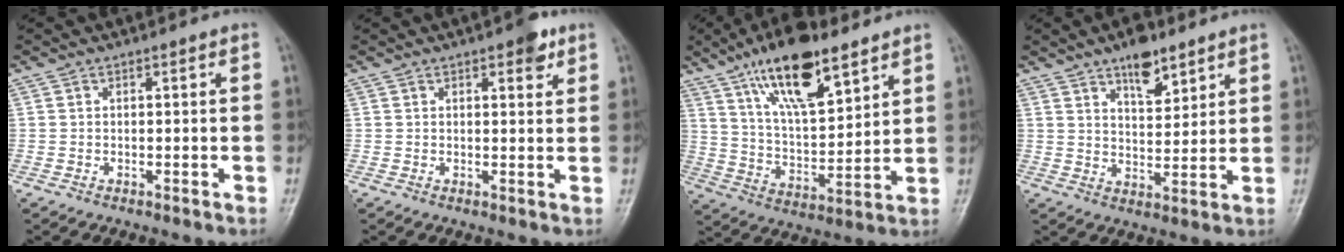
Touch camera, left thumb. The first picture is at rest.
{"total": 3.9, "force": [2.2, 1.6, 2.8], "torque": [-0.024, -0.007, 0.025]}
{"total": 17.6, "force": [10.8, 6.4, 12.4], "torque": [-0.188, -0.049, 0.199]}
{"total": 8.0, "force": [5.3, 3.4, 4.9], "torque": [-0.054, -0.034, 0.086]}